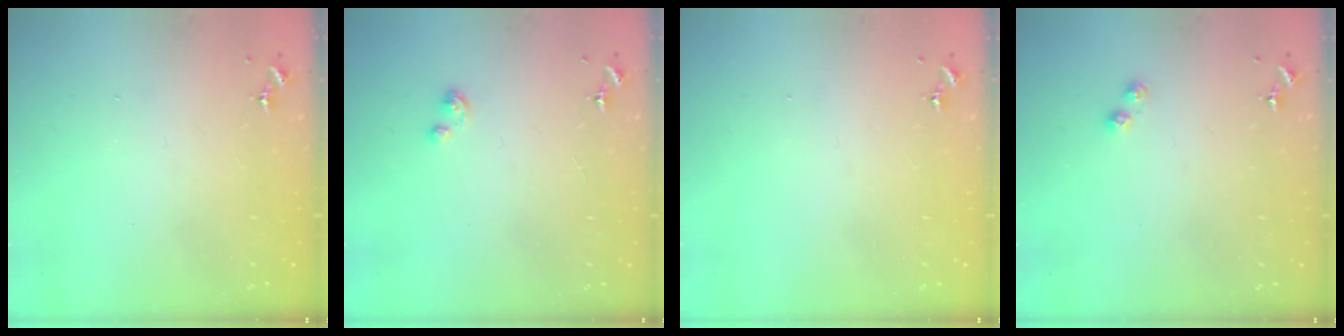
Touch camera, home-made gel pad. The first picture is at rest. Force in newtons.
{"total": 2.3, "press": 2.3, "slide": 0.2}
{"total": 0.0}
{"total": 3.4, "press": 3.4, "slide": 0.4}